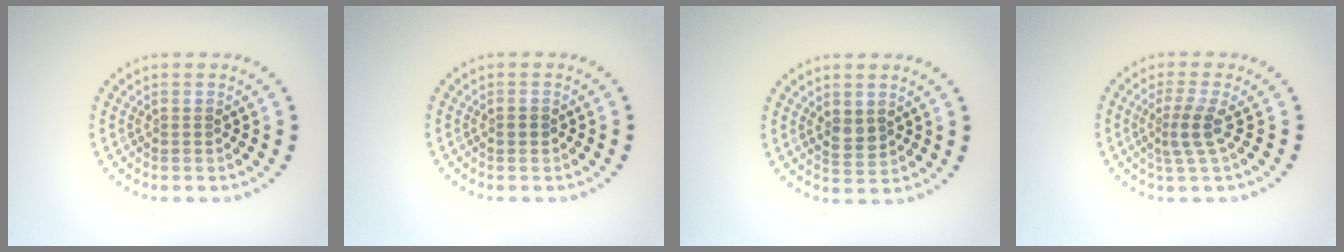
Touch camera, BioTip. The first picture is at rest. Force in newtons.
{"total": 0.8, "press": 0.8, "slide": 0.1}
{"total": 1.7, "press": 1.7, "slide": 0.3}
{"total": 2.5, "press": 1.8, "slide": 1.7}